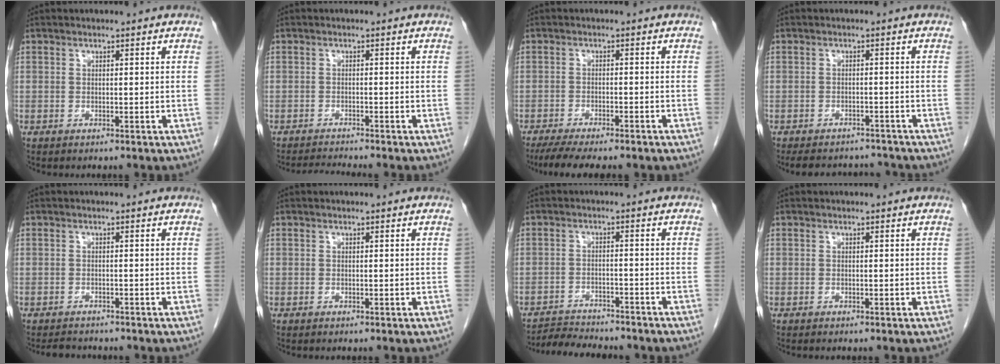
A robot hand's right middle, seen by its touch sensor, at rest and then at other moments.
{"total": 2.7, "force": [-2.4, -1.3, 0.1], "torque": [-0.014, -0.020, -0.043]}
{"total": 9.1, "force": [-7.5, 1.1, 5.1], "torque": [-0.074, -0.013, -0.108]}
{"total": 8.6, "force": [-8.0, 2.6, 1.9], "torque": [-0.032, 0.008, -0.099]}
{"total": 2.7, "force": [-2.6, 0.7, 0.5], "torque": [-0.014, -0.009, -0.037]}
{"total": 0.0}
{"total": 7.3, "force": [-7.0, 0.8, 1.7], "torque": [-0.028, -0.008, -0.107]}
{"total": 0.0}